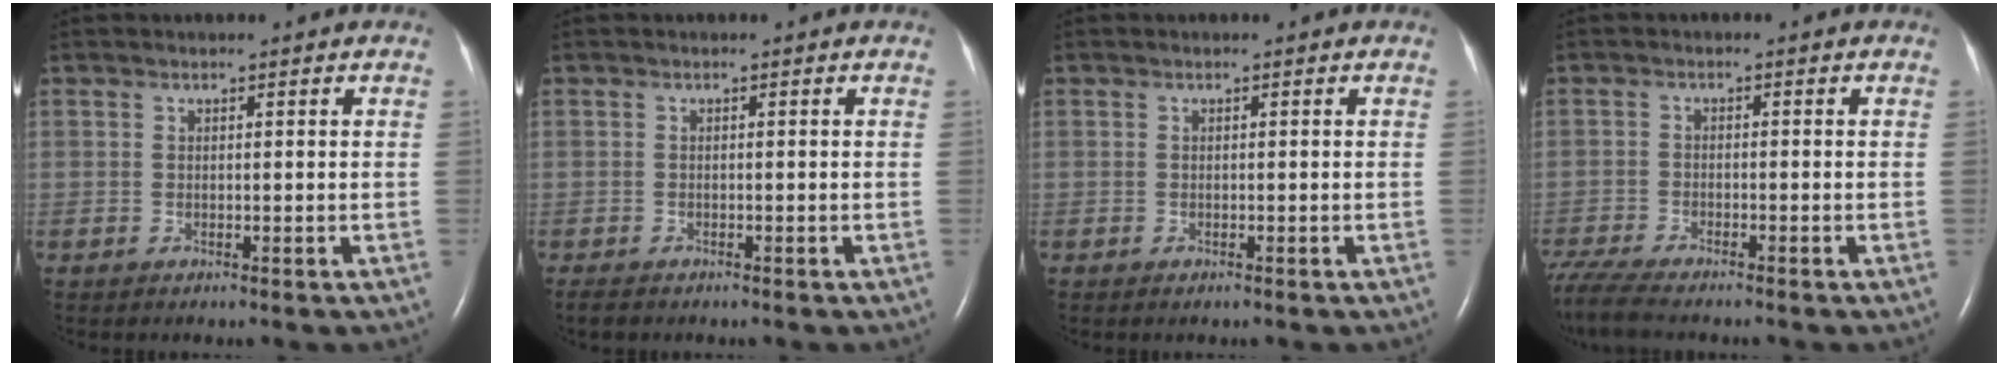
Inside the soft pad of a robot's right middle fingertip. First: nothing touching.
{"total": 1.5, "force": [-1.2, 0.5, 0.7], "torque": [-0.018, -0.004, -0.017]}
{"total": 0.0}
{"total": 8.2, "force": [-7.1, 1.1, 4.0], "torque": [-0.082, -0.019, -0.128]}